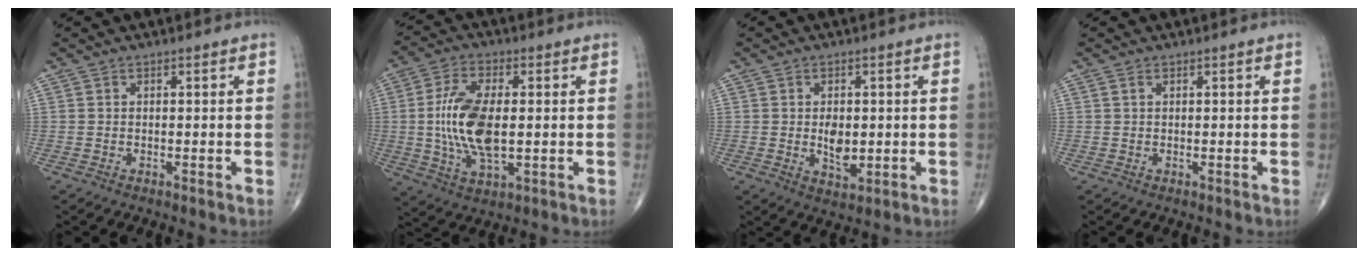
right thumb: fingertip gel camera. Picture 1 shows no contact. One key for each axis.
{"total": 13.5, "fx": 0.0, "fy": 6.4, "fz": 11.9, "tx": -0.240, "ty": -0.004, "tz": 0.002}
{"total": 5.3, "fx": 0.0, "fy": 3.2, "fz": 4.2, "tx": -0.055, "ty": -0.008, "tz": 0.007}
{"total": 0.6, "fx": 0.3, "fy": 0.3, "fz": 0.4, "tx": -0.012, "ty": 0.006, "tz": 0.007}